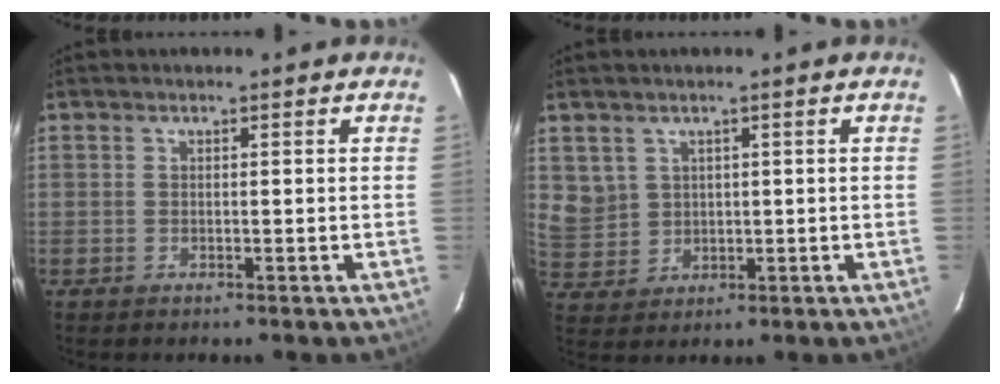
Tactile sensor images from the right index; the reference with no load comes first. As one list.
[{"total": 5.6, "force": [2.4, 4.9, 1.2], "torque": [-0.022, 0.007, 0.065]}]